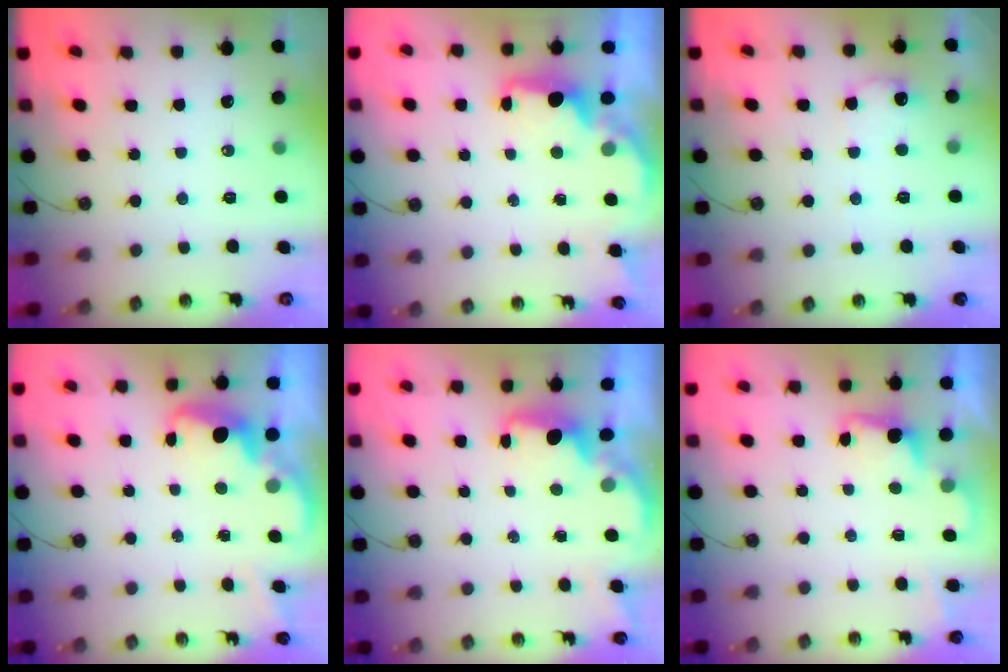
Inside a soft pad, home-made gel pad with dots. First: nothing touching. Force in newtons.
{"total": 2.3, "press": 2.2, "slide": 0.8}
{"total": 7.3, "press": 7.3, "slide": 0.2}
{"total": 2.8, "press": 2.7, "slide": 0.8}
{"total": 2.1, "press": 2.0, "slide": 0.7}
{"total": 2.0, "press": 1.8, "slide": 0.9}